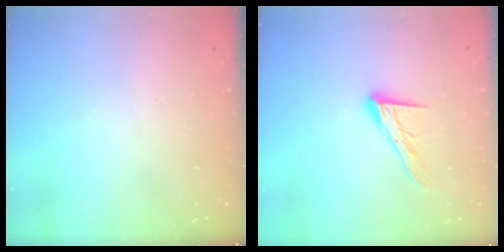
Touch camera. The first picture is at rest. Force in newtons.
{"total": 12.0, "press": 12.0, "slide": 1.0}